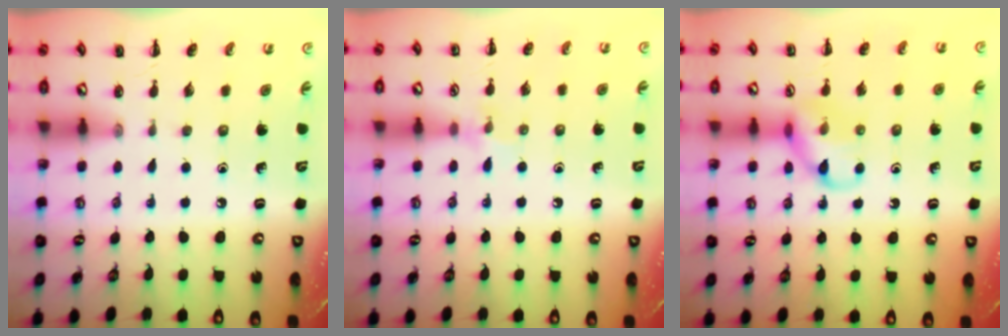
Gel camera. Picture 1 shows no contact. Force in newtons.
{"total": 6.2, "press": 5.9, "slide": 1.9}
{"total": 11.7, "press": 11.6, "slide": 1.1}